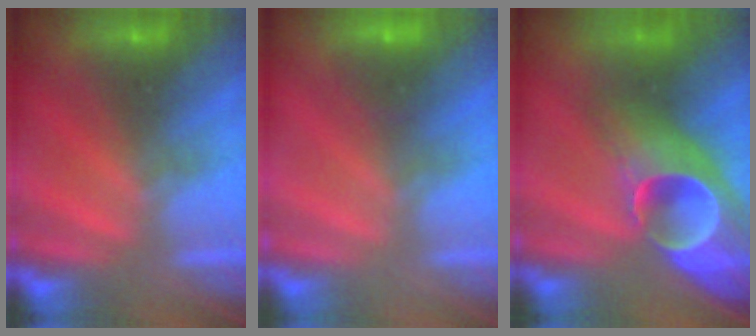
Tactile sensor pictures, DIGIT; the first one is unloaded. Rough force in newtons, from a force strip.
{"total": 2.0}
{"total": 8.5}